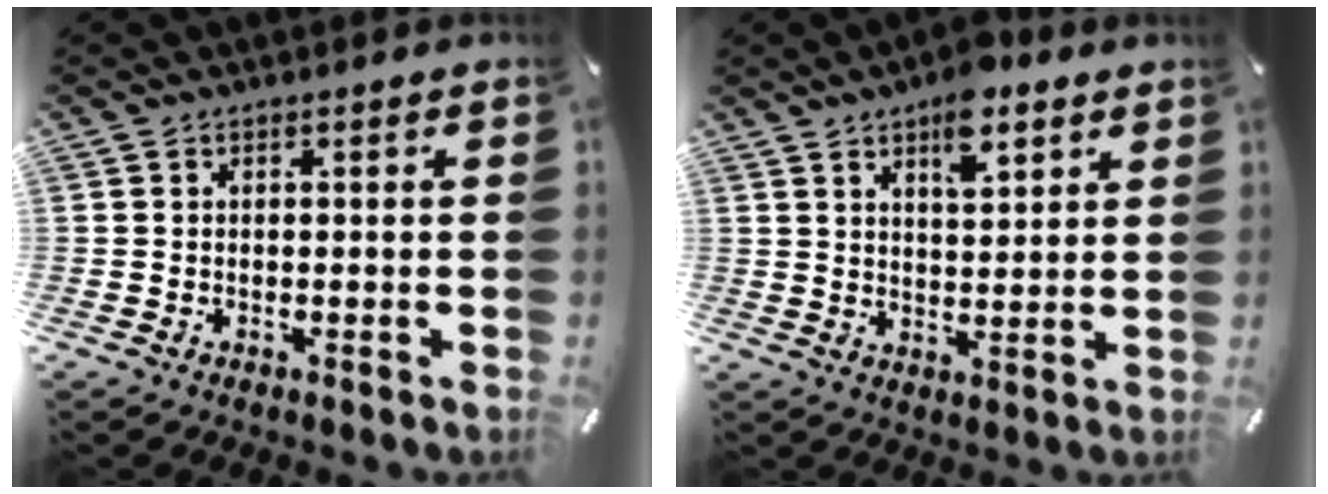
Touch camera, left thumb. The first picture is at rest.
{"total": 8.8, "force": [6.0, 3.6, 5.3], "torque": [-0.069, -0.028, 0.099]}